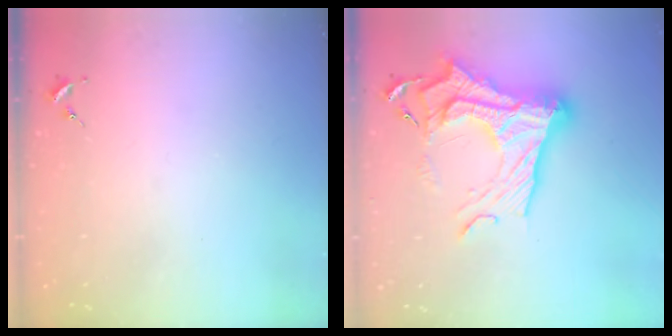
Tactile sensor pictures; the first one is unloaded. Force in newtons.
{"total": 26.5, "press": 26.4, "slide": 2.0}